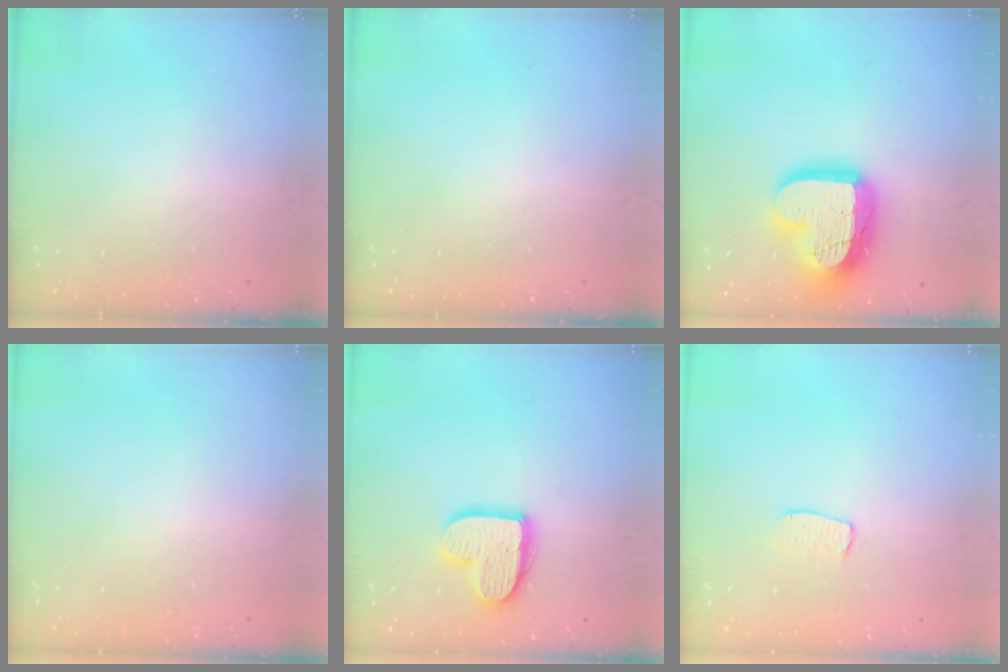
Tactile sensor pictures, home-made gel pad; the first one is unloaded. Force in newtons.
{"total": 0.0}
{"total": 21.2, "press": 21.2, "slide": 1.7}
{"total": 0.0}
{"total": 12.6, "press": 12.6, "slide": 0.9}
{"total": 3.9, "press": 3.9, "slide": 0.3}